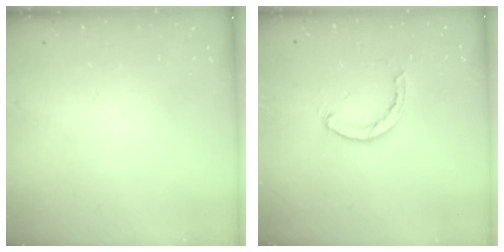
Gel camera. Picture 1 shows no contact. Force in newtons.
{"total": 2.3, "press": 2.3, "slide": 0.3}